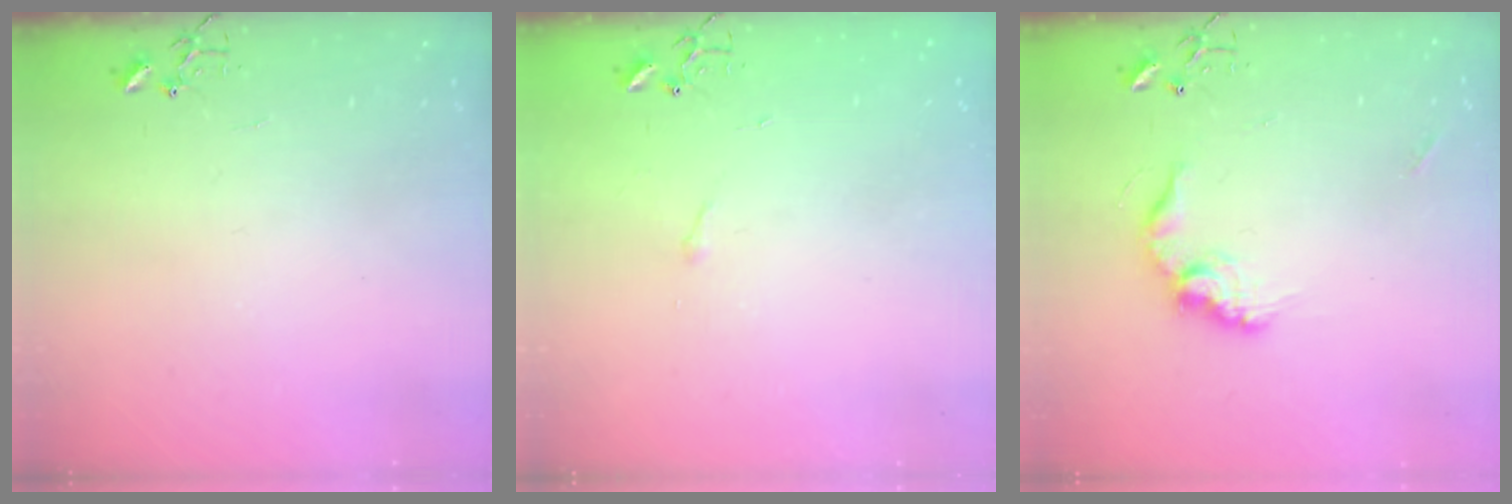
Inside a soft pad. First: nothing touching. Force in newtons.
{"total": 2.9, "press": 2.9, "slide": 0.5}
{"total": 12.6, "press": 12.6, "slide": 0.7}